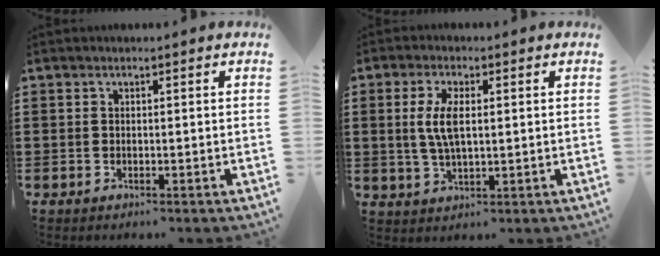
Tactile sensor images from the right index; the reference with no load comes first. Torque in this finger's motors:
{"motor_torque": [0.75, 1.38, 0.18, 0.05]}